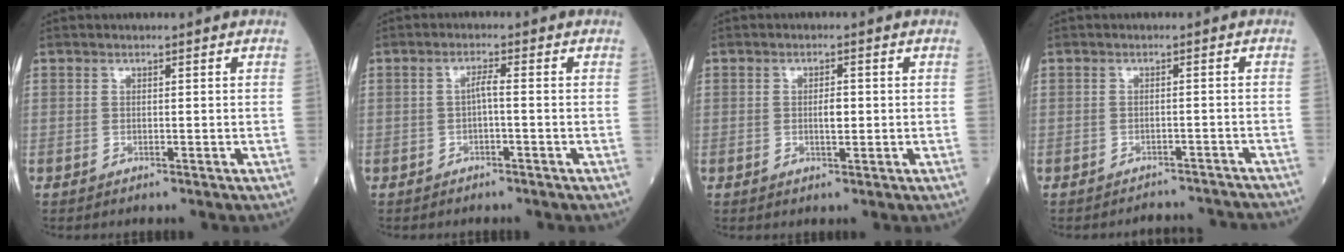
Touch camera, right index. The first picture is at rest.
{"total": 1.7, "force": [-0.4, 0.1, 1.6], "torque": [-0.029, 0.005, -0.008]}
{"total": 2.1, "force": [-0.2, 0.7, 2.0], "torque": [-0.037, 0.001, 0.000]}
{"total": 7.4, "force": [-7.4, 0.9, 0.5], "torque": [0.002, 0.008, -0.077]}